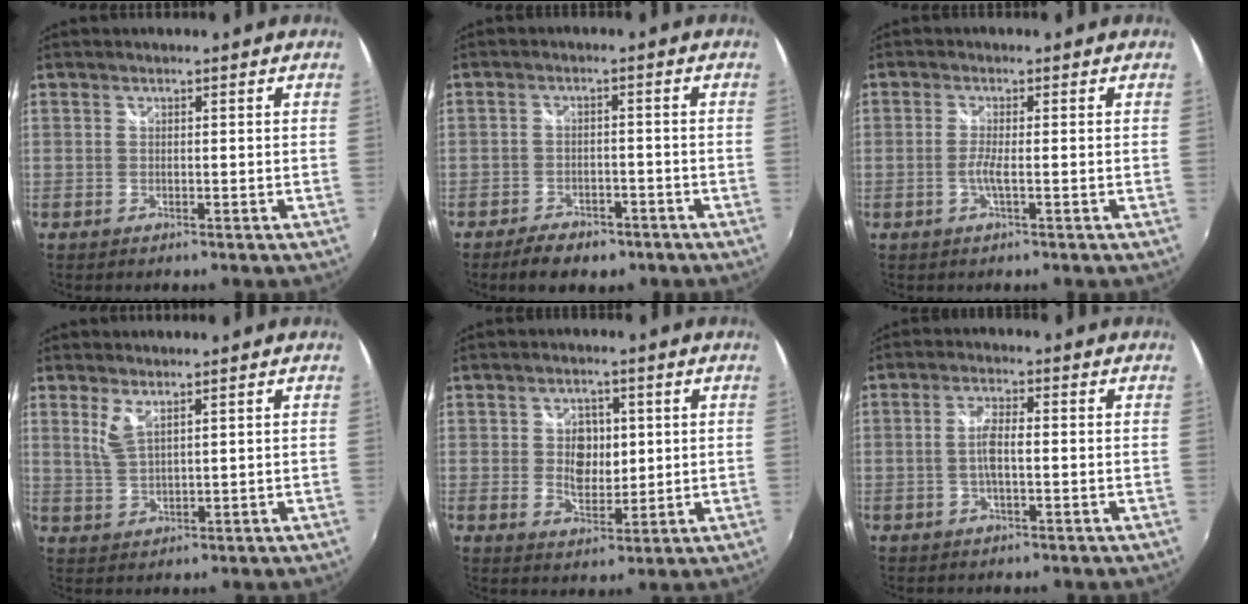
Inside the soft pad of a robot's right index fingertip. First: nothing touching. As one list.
[{"total": 7.5, "force": [-5.7, 3.7, 3.3], "torque": [-0.085, 0.004, -0.081]}, {"total": 2.2, "force": [-0.8, -0.3, 2.0], "torque": [-0.044, -0.004, -0.018]}, {"total": 3.6, "force": [2.0, 1.1, 2.8], "torque": [-0.057, -0.004, 0.042]}, {"total": 6.3, "force": [0.9, 4.4, 4.4], "torque": [-0.073, 0.002, 0.017]}, {"total": 4.2, "force": [-0.4, 1.0, 4.1], "torque": [-0.081, 0.004, -0.007]}]